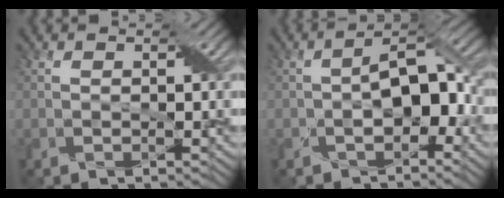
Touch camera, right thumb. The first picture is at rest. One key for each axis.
{"total": 6.4, "fx": -1.5, "fy": 3.5, "fz": 5.1, "tx": -0.083, "ty": 0.009, "tz": -0.028}